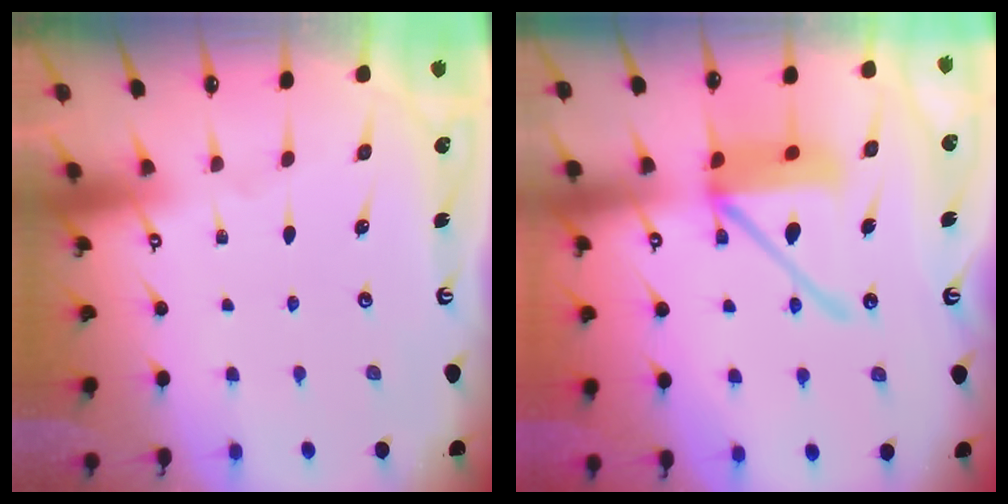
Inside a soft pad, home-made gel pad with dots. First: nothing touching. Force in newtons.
{"total": 14.9, "press": 14.7, "slide": 2.0}